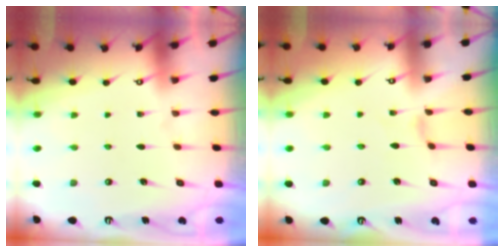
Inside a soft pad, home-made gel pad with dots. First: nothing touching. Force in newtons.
{"total": 0.0}